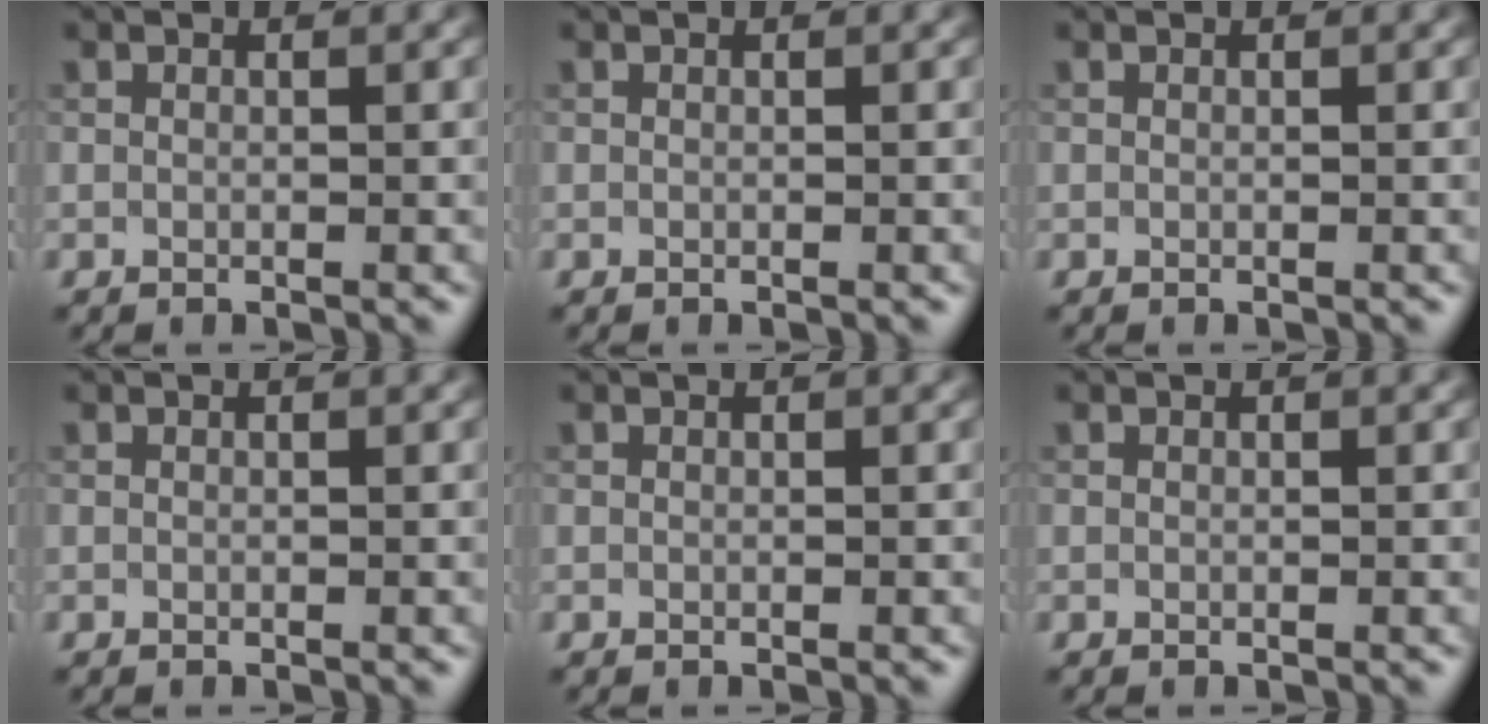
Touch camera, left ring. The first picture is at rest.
{"total": 0.0}
{"total": 0.0}
{"total": 0.0}
{"total": 0.0}
{"total": 0.0}